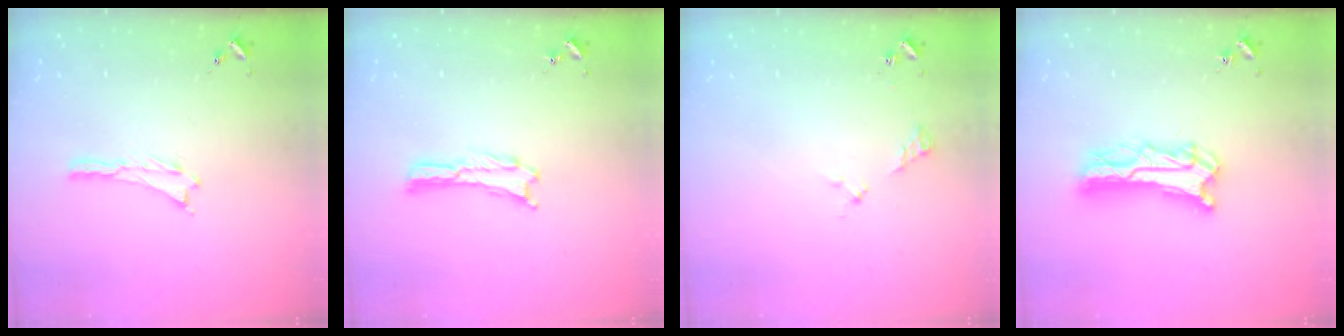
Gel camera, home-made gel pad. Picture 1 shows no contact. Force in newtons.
{"total": 0.0}
{"total": 2.5, "press": 2.5, "slide": 0.3}
{"total": 8.4, "press": 8.3, "slide": 0.8}